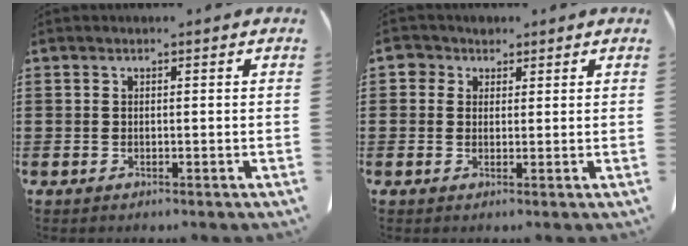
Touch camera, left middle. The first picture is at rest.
{"total": 2.6, "force": [1.5, 2.0, 0.6], "torque": [-0.014, 0.006, 0.026]}